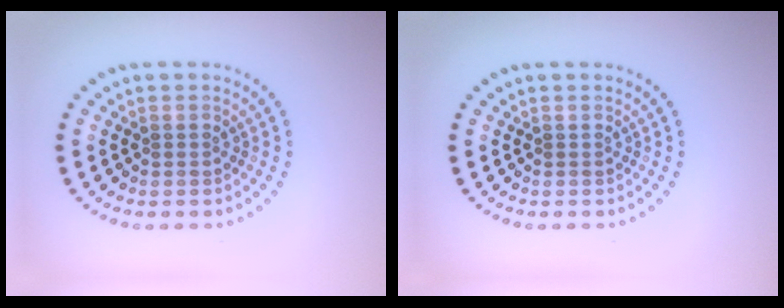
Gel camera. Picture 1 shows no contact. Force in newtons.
{"total": 0.0}